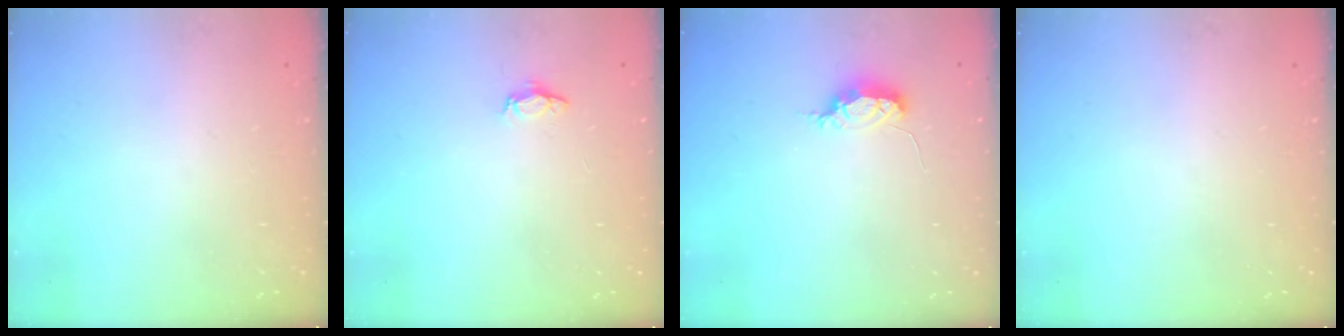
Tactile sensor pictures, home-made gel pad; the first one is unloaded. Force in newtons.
{"total": 3.5, "press": 3.4, "slide": 0.4}
{"total": 4.3, "press": 4.2, "slide": 0.9}
{"total": 0.0}